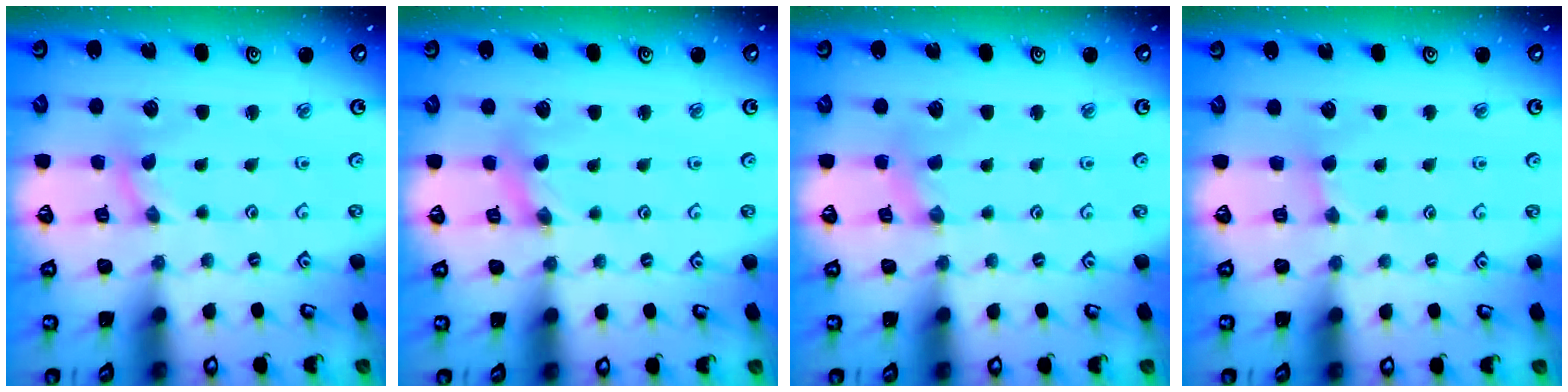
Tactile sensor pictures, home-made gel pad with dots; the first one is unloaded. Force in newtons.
{"total": 1.6, "press": 1.6, "slide": 0.3}
{"total": 2.3, "press": 2.3, "slide": 0.3}
{"total": 1.6, "press": 1.5, "slide": 0.2}